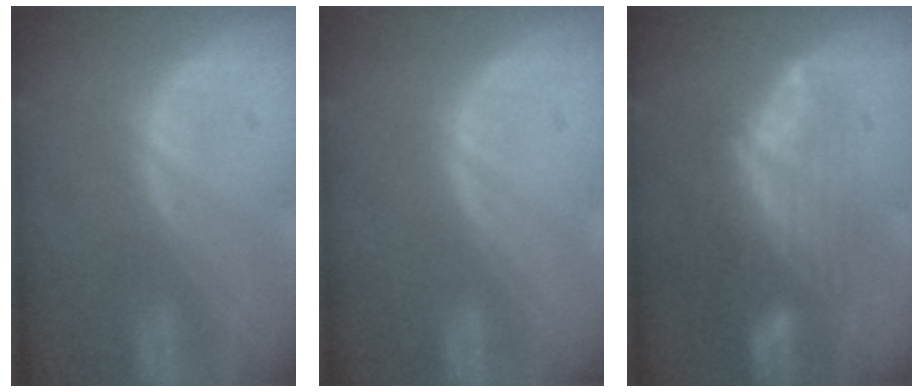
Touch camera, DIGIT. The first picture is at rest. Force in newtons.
{"total": 0.0}
{"total": 8.0, "press": 7.5, "slide": 3.0}